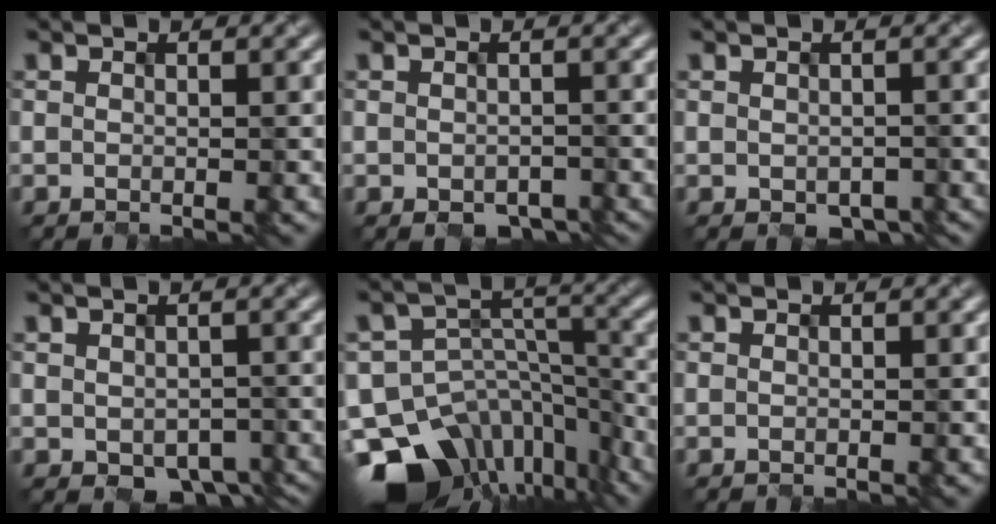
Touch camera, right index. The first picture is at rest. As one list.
[{"total": 2.1, "force": [-1.5, 1.1, 0.8], "torque": [-0.012, -0.009, -0.005]}, {"total": 1.8, "force": [-1.1, 1.1, 0.9], "torque": [-0.015, -0.008, 0.004]}, {"total": 3.9, "force": [-1.7, 2.7, 2.3], "torque": [-0.030, -0.015, 0.001]}, {"total": 14.1, "force": [-11.6, 6.9, 4.0], "torque": [-0.063, 0.011, -0.162]}, {"total": 0.0}]